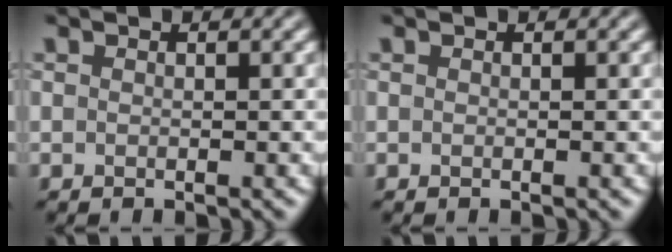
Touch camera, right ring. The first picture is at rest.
{"total": 0.0}